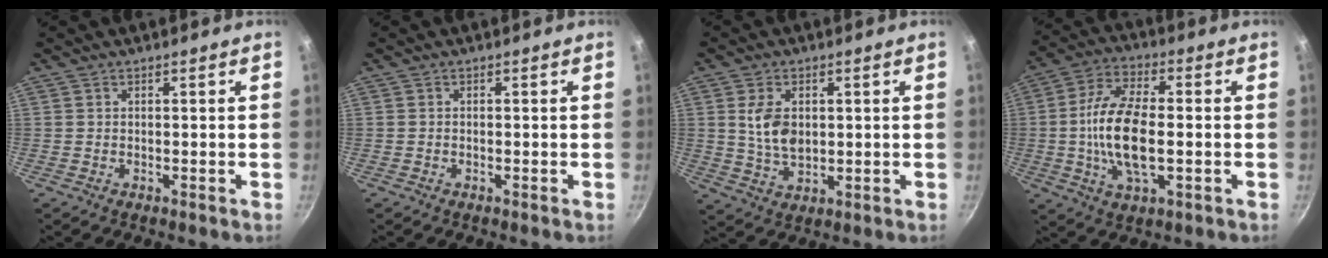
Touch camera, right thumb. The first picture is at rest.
{"total": 0.0}
{"total": 7.3, "force": [1.2, 4.7, 5.5], "torque": [-0.096, -0.010, 0.026]}
{"total": 14.4, "force": [-1.2, 6.5, 12.8], "torque": [-0.248, 0.016, -0.032]}